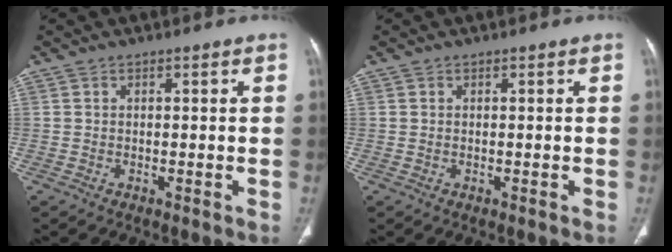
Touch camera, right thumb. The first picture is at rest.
{"total": 0.0}